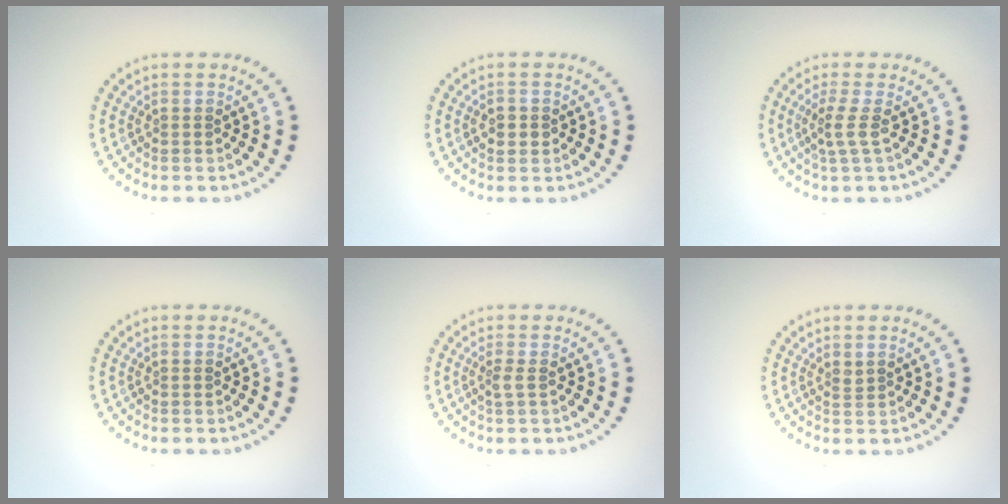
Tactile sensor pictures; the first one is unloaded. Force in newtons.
{"total": 1.3, "press": 1.2, "slide": 0.2}
{"total": 1.9, "press": 1.4, "slide": 1.3}
{"total": 0.0}
{"total": 1.0, "press": 0.7, "slide": 0.7}
{"total": 0.6, "press": 0.5, "slide": 0.3}